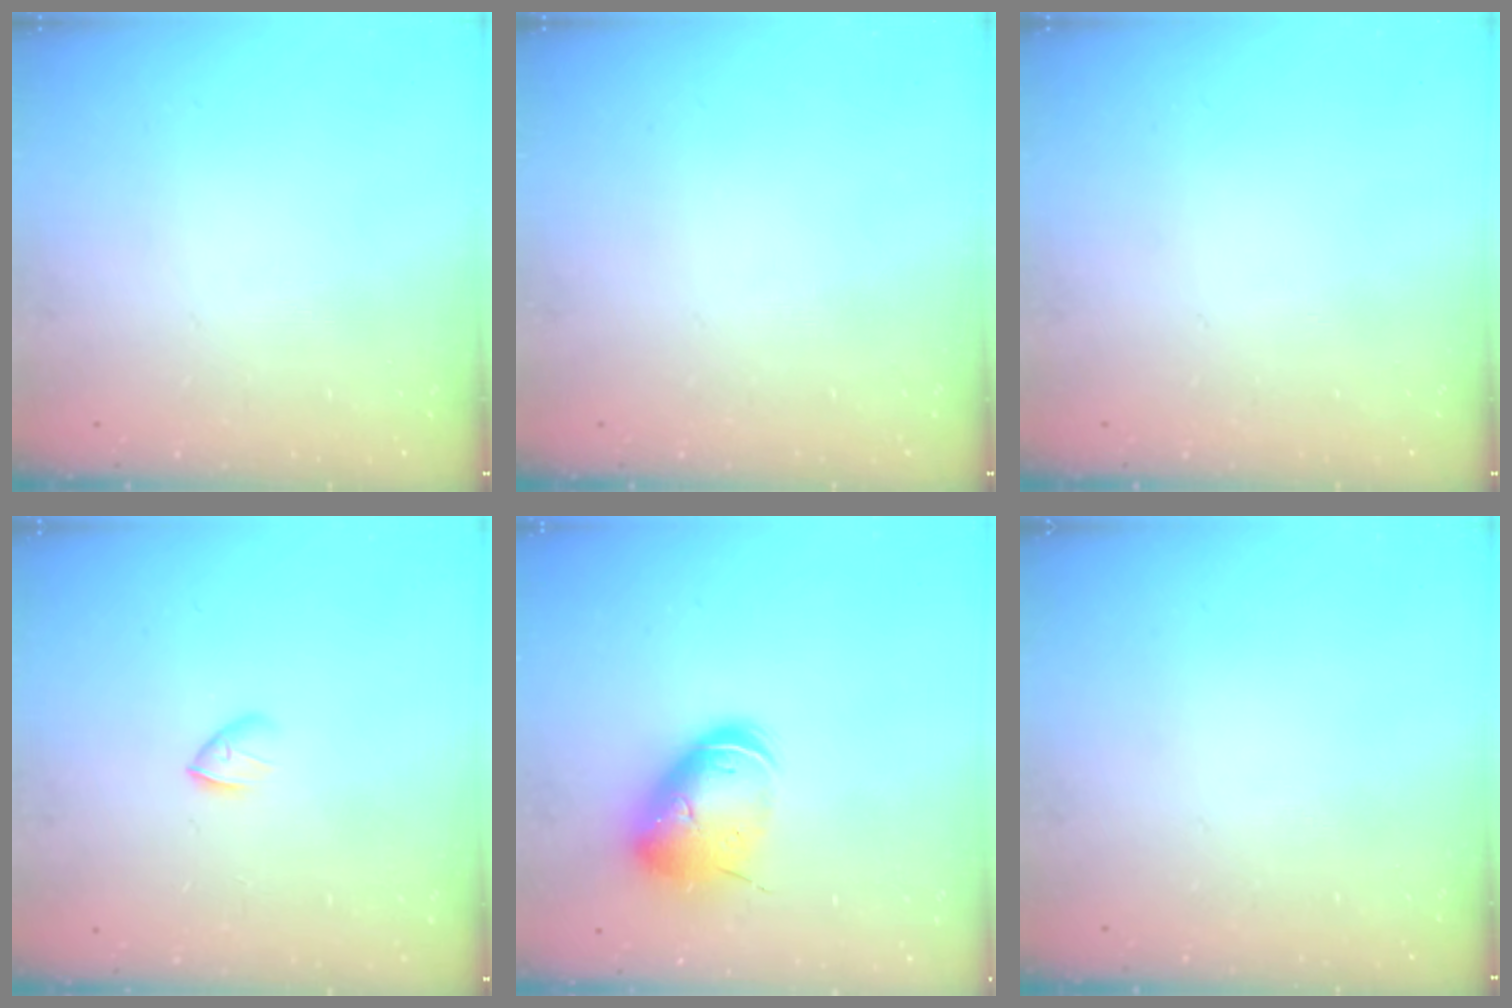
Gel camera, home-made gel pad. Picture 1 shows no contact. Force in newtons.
{"total": 0.0}
{"total": 0.0}
{"total": 2.6, "press": 2.5, "slide": 0.8}
{"total": 13.6, "press": 13.4, "slide": 2.3}
{"total": 0.0}